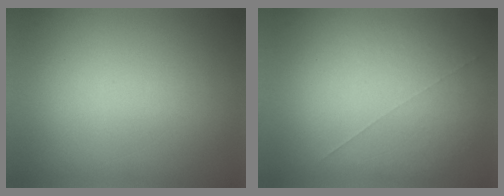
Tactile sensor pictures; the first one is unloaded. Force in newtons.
{"total": 1.0}